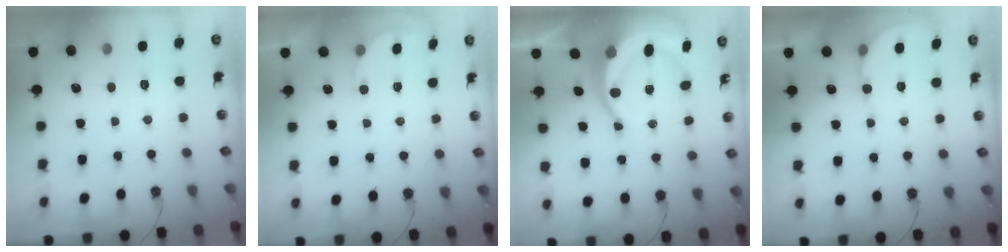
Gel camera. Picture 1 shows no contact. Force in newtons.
{"total": 2.5, "press": 2.4, "slide": 0.4}
{"total": 11.5, "press": 11.4, "slide": 1.6}
{"total": 4.4, "press": 4.3, "slide": 1.0}